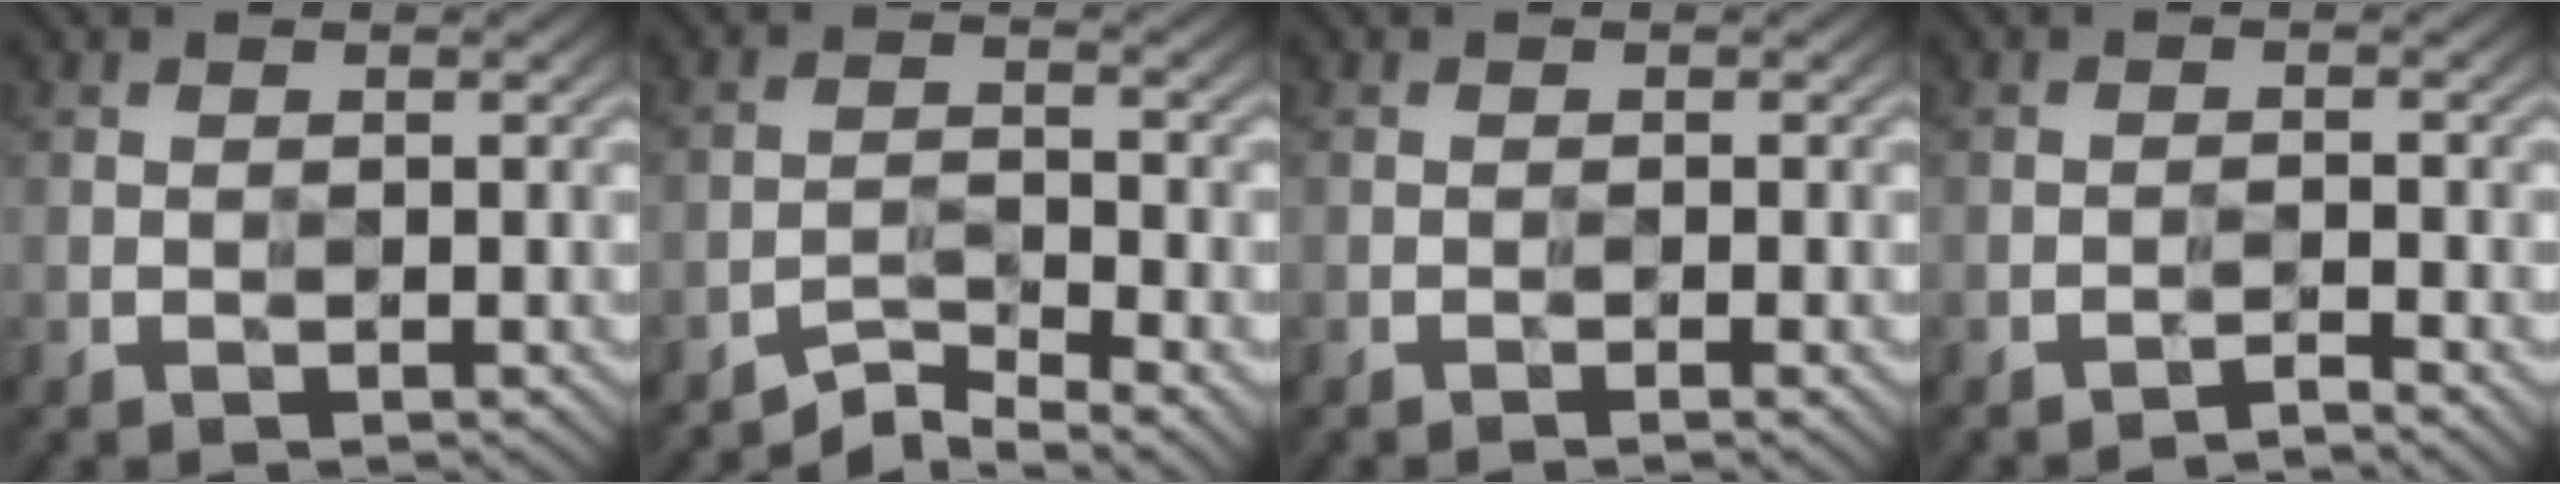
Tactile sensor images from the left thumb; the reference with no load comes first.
{"total": 4.7, "force": [-4.0, 0.7, 2.2], "torque": [-0.042, 0.000, -0.077]}
{"total": 1.1, "force": [-0.6, 0.0, 0.9], "torque": [-0.015, -0.001, -0.013]}
{"total": 2.1, "force": [-1.7, 0.1, 1.1], "torque": [-0.010, 0.006, -0.039]}